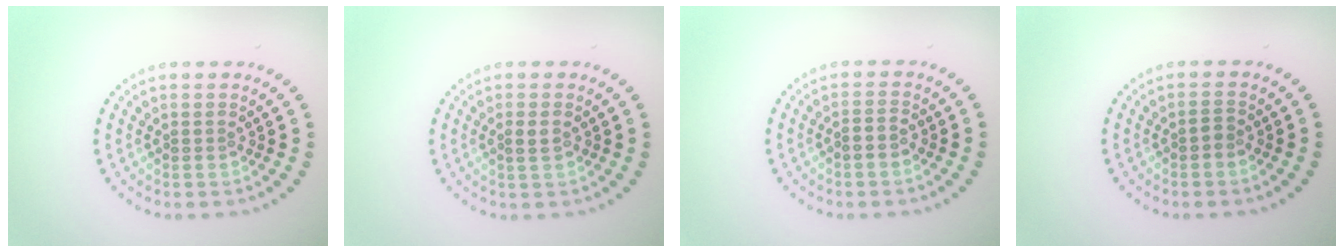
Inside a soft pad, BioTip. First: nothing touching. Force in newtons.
{"total": 1.2, "press": 1.1, "slide": 0.4}
{"total": 1.5, "press": 1.2, "slide": 0.8}
{"total": 0.8, "press": 0.7, "slide": 0.4}